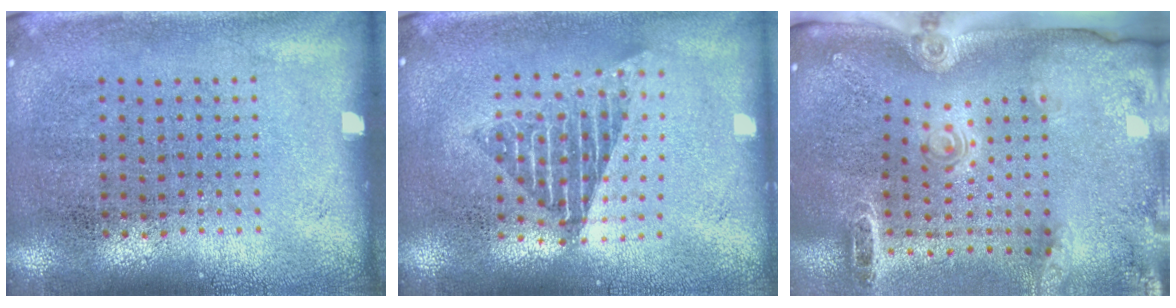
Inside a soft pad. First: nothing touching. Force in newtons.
{"total": 1.6, "press": 1.3, "slide": 0.9}
{"total": 2.9, "press": 2.0, "slide": 2.0}